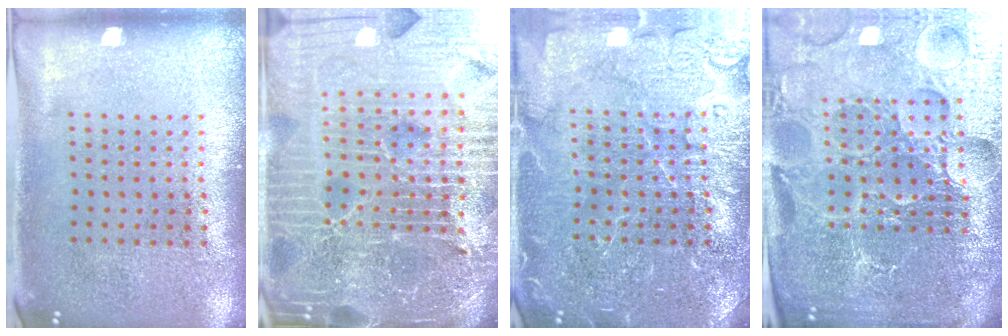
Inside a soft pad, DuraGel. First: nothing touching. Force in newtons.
{"total": 7.3, "press": 6.3, "slide": 3.7}
{"total": 4.5, "press": 4.4, "slide": 0.6}
{"total": 6.3, "press": 5.6, "slide": 2.8}